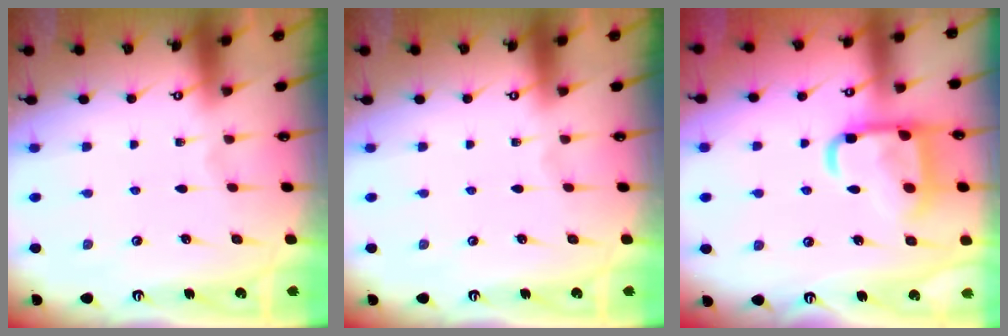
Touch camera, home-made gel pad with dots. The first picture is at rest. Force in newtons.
{"total": 0.0}
{"total": 15.7, "press": 15.6, "slide": 1.6}